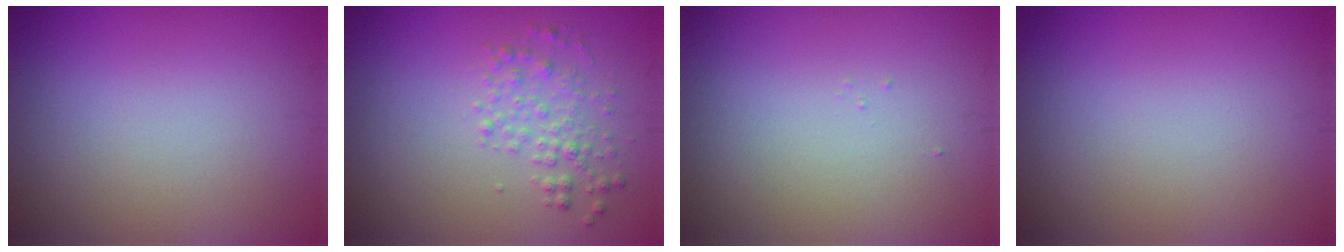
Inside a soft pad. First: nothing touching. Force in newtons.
{"total": 2.2, "press": 2.2, "slide": 0.1}
{"total": 0.0}
{"total": 0.0}